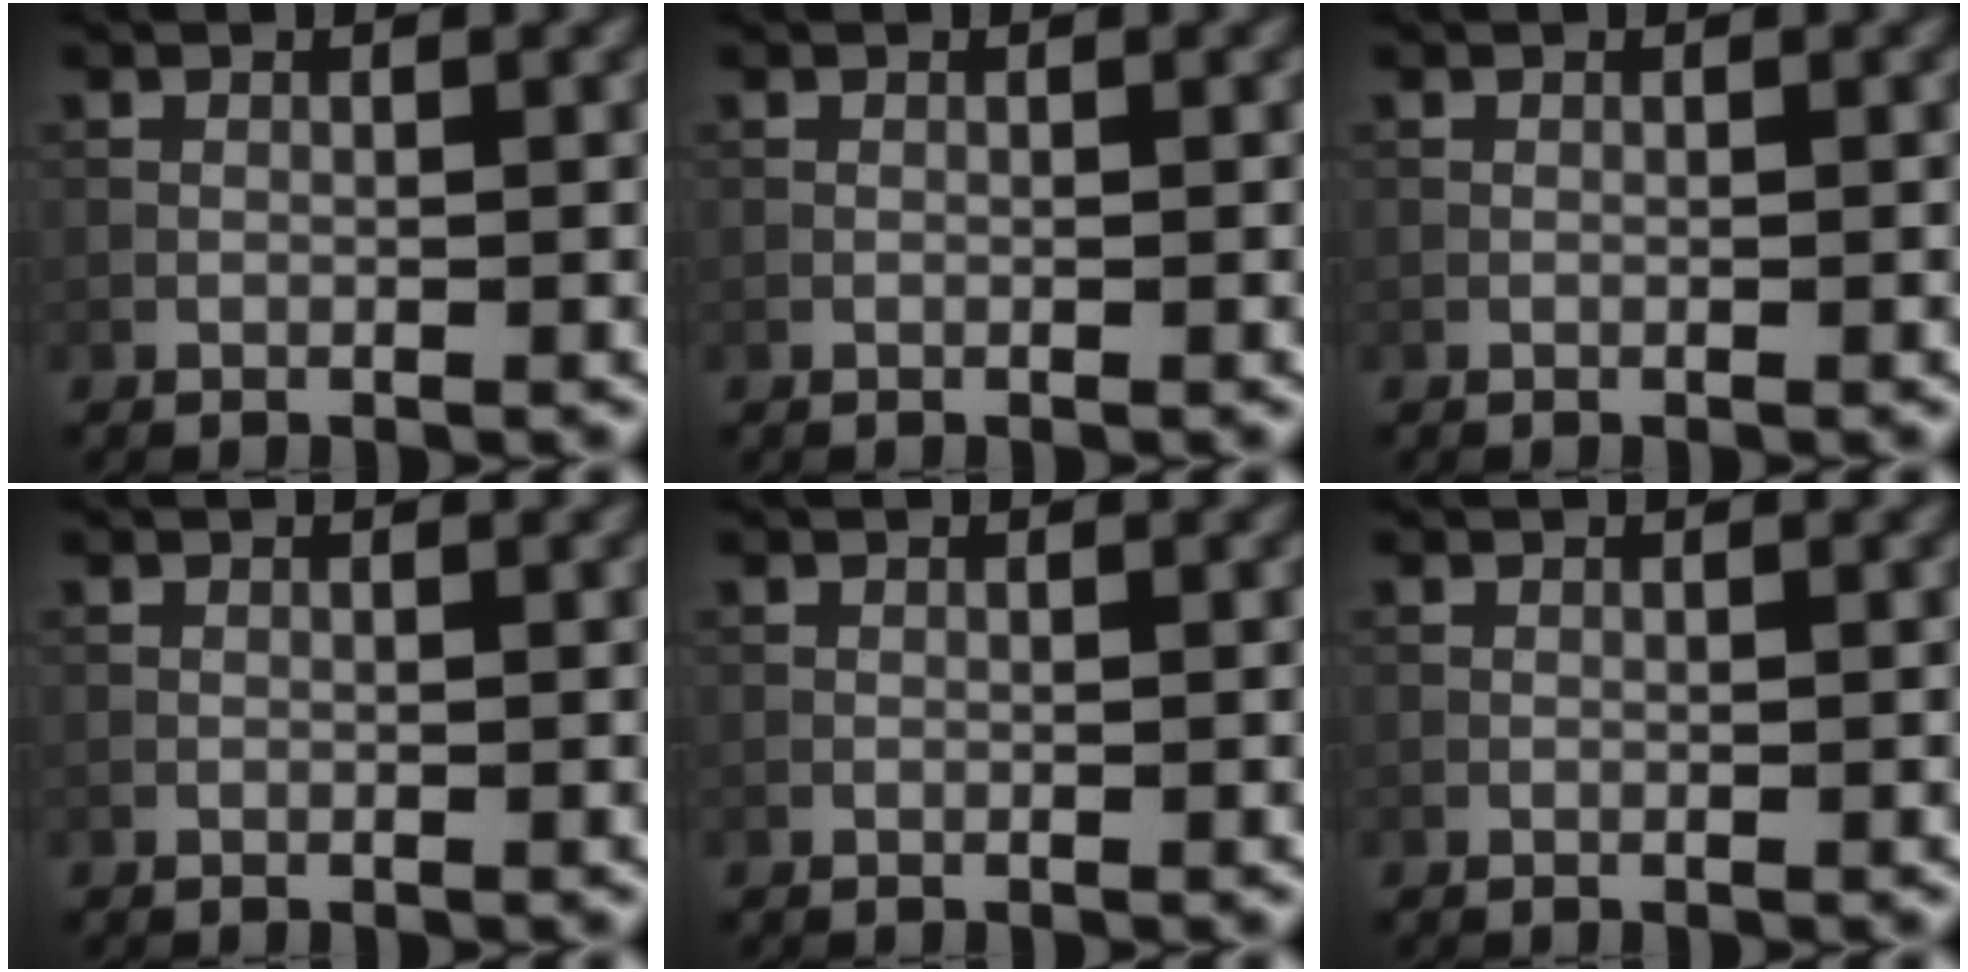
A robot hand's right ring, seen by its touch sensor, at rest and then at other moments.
{"total": 0.0}
{"total": 0.0}
{"total": 0.0}
{"total": 0.0}
{"total": 0.0}